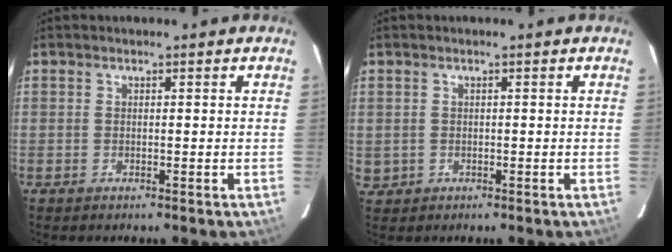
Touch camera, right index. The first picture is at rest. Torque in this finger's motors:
{"motor_torque": [-0.86, 0.54, -1.05, -0.21]}